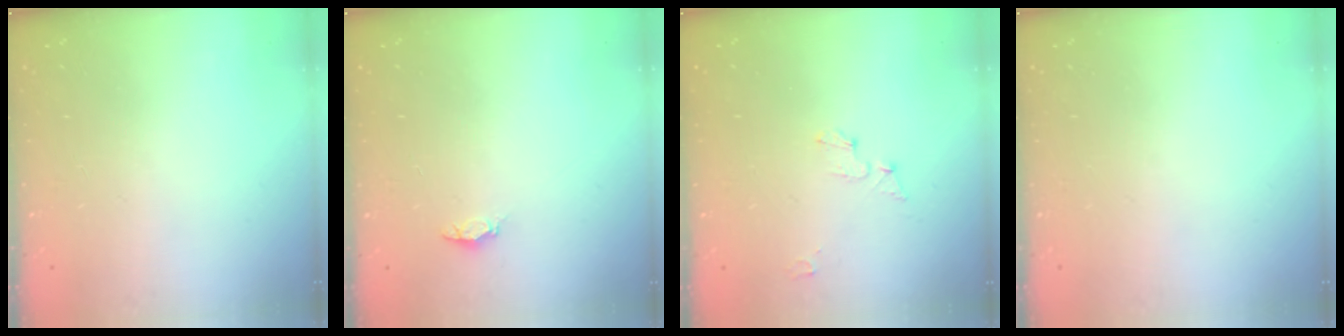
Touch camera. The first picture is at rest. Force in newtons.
{"total": 1.2, "press": 1.1, "slide": 0.4}
{"total": 4.6, "press": 4.5, "slide": 0.5}
{"total": 0.0}